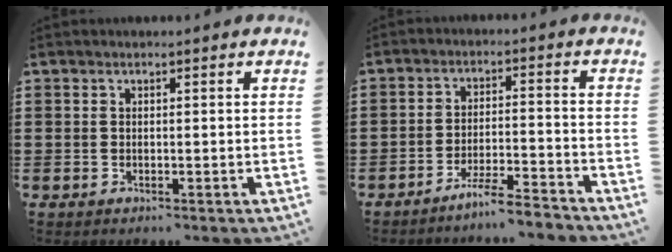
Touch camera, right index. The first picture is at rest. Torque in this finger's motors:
{"motor_torque": [0.87, 1.27, -0.38, -0.21]}